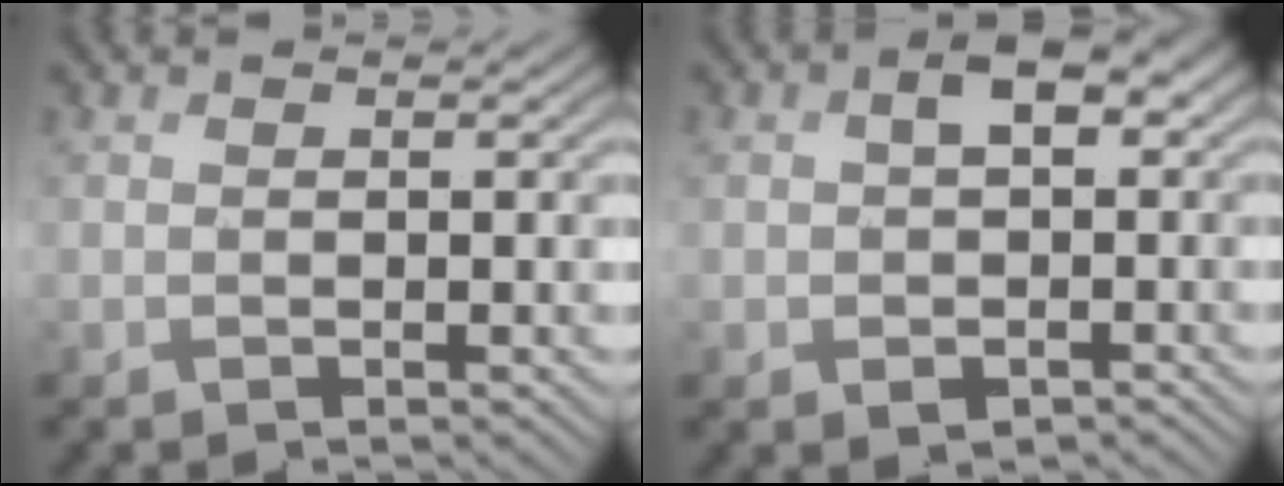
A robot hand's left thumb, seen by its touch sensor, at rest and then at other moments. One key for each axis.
{"total": 4.9, "fx": -0.2, "fy": 3.1, "fz": 3.7, "tx": -0.058, "ty": -0.002, "tz": -0.003}